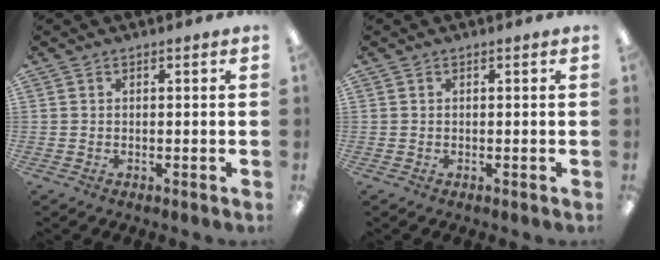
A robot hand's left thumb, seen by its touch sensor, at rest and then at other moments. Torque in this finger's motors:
{"motor_torque": [-0.03, 0.04, 0.05, -0.14, 0.01]}